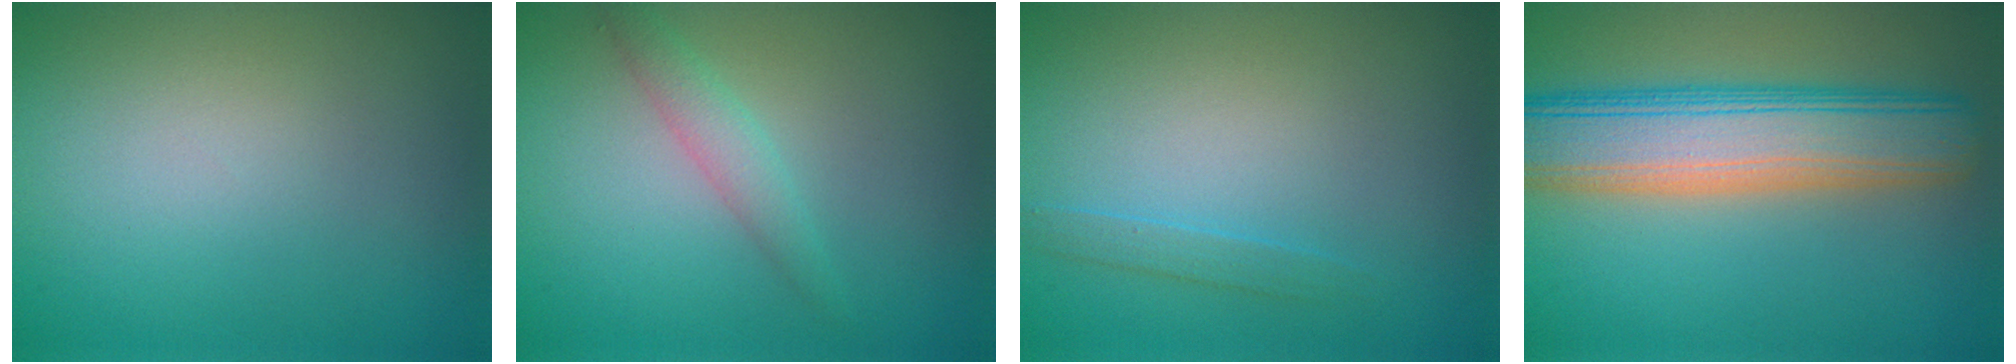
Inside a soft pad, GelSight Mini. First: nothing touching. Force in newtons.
{"total": 1.7, "press": 1.7, "slide": 0.1}
{"total": 1.0, "press": 1.0, "slide": 0.1}
{"total": 9.1, "press": 9.1, "slide": 0.6}